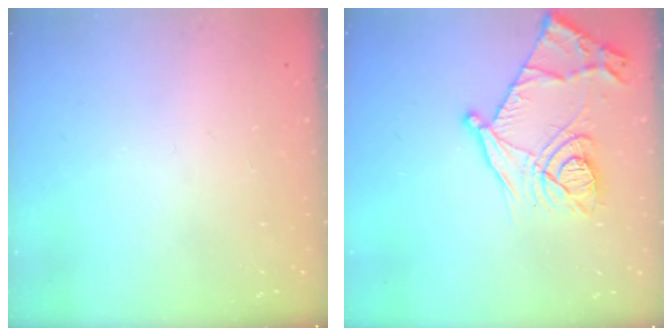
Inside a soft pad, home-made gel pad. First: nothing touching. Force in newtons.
{"total": 17.1, "press": 17.1, "slide": 1.2}